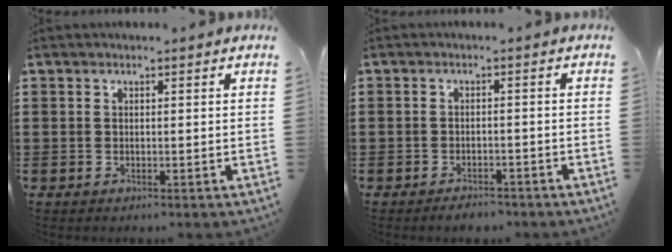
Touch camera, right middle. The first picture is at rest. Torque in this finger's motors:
{"motor_torque": [0.93, 0.12, -0.03, 0.02]}